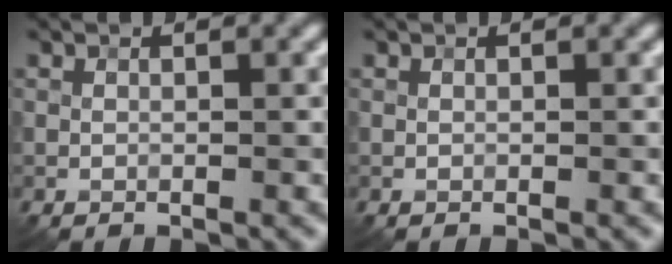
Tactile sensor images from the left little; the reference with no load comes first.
{"total": 0.0}